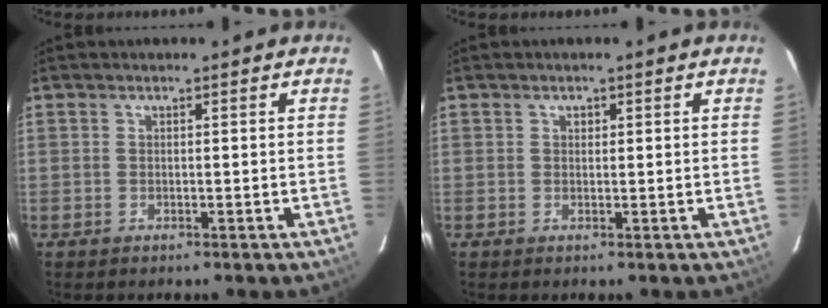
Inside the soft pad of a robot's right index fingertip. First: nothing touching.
{"total": 0.8, "force": [0.2, 0.7, 0.2], "torque": [0.002, 0.005, 0.003]}